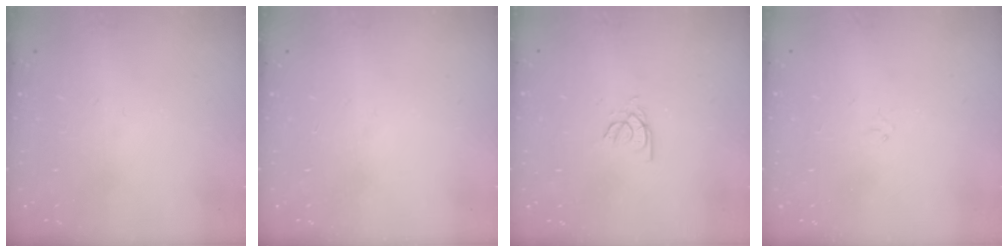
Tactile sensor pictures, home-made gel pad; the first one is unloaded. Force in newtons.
{"total": 0.0}
{"total": 2.7, "press": 2.7, "slide": 0.2}
{"total": 1.2, "press": 1.2, "slide": 0.4}